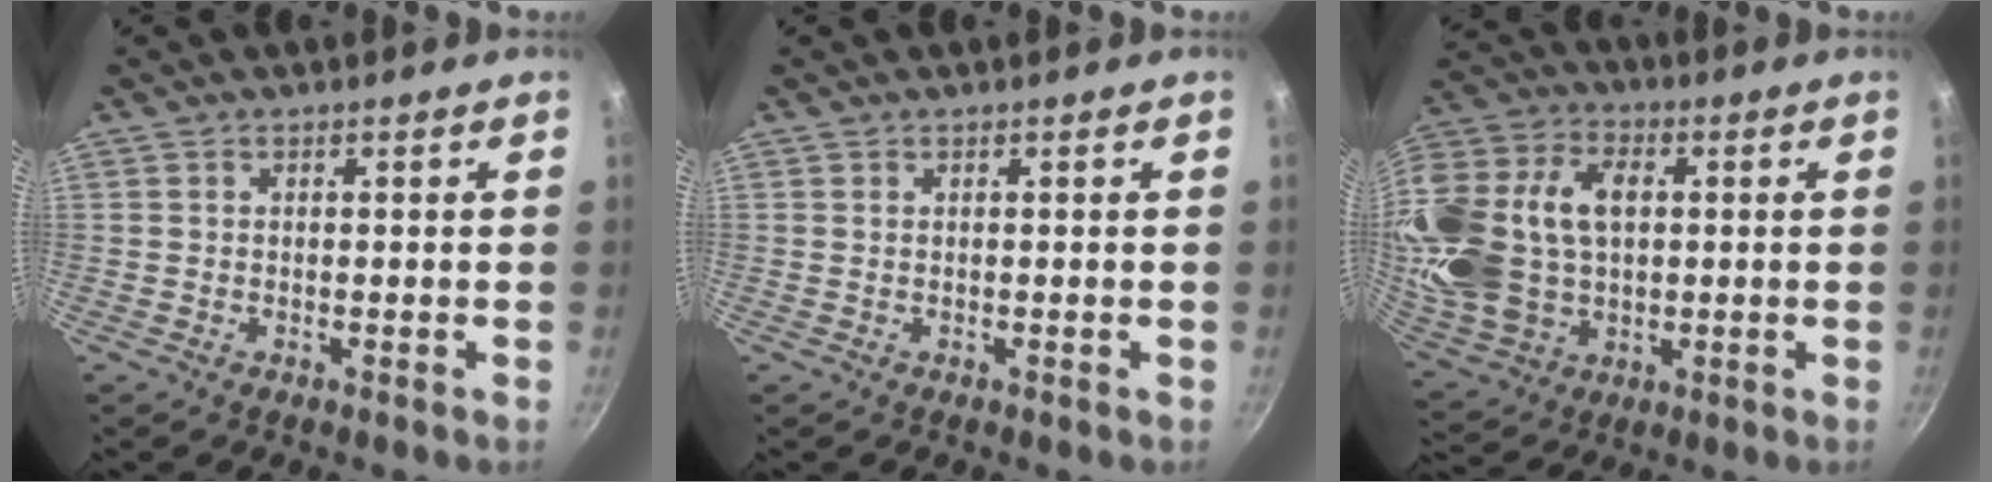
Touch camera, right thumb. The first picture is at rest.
{"total": 0.0}
{"total": 24.2, "force": [2.5, 16.8, 17.2], "torque": [-0.350, 0.022, 0.052]}